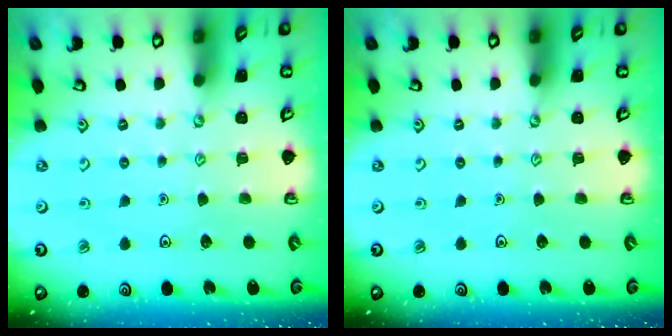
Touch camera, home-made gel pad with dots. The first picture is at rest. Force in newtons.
{"total": 0.0}